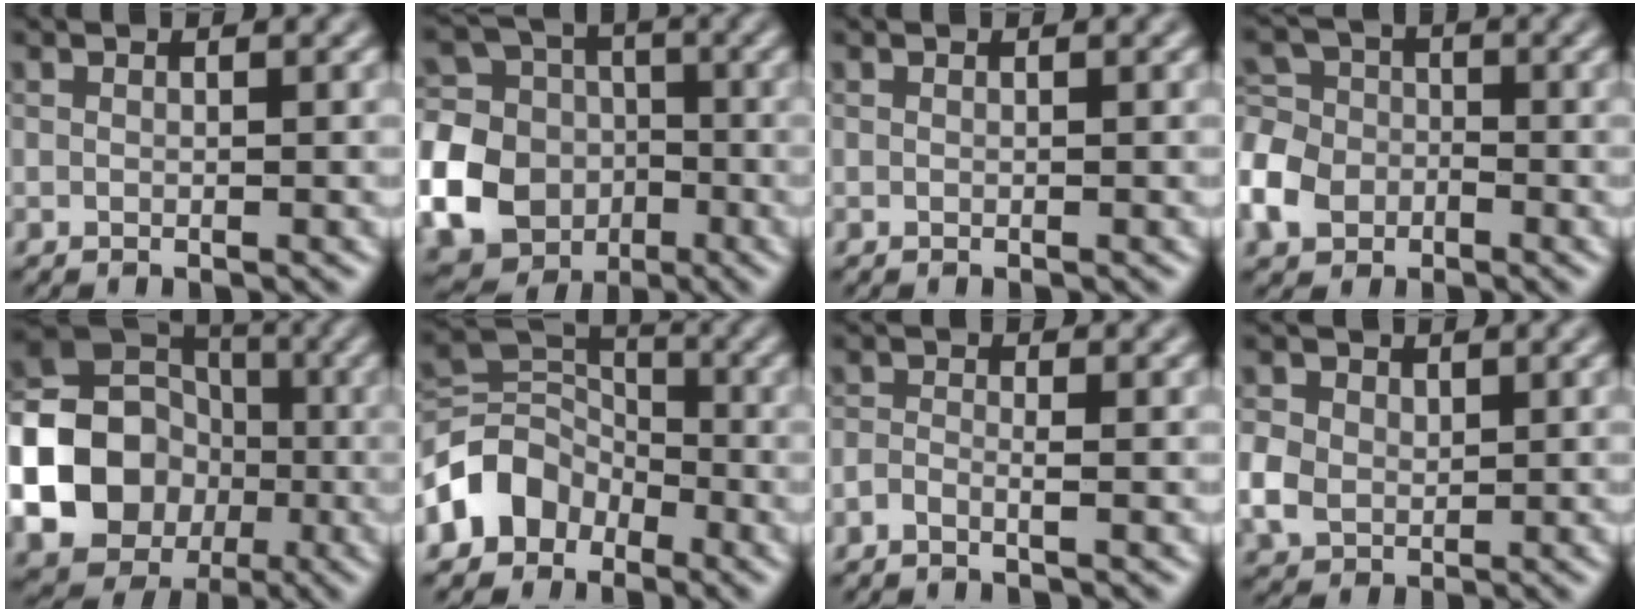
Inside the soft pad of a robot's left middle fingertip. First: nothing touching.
{"total": 15.8, "force": [-5.2, 14.1, 5.0], "torque": [-0.143, -0.031, -0.112]}
{"total": 0.0}
{"total": 5.4, "force": [-2.6, 4.1, 2.3], "torque": [-0.059, 0.004, -0.068]}
{"total": 20.3, "force": [-4.7, 18.4, 7.2], "torque": [-0.171, -0.030, -0.115]}
{"total": 5.0, "force": [-2.7, 3.9, 1.5], "torque": [-0.015, 0.005, -0.063]}
{"total": 1.1, "force": [-0.6, 0.3, 0.8], "torque": [-0.019, 0.000, -0.016]}
{"total": 3.2, "force": [0.3, 2.8, 1.7], "torque": [-0.045, 0.000, 0.004]}